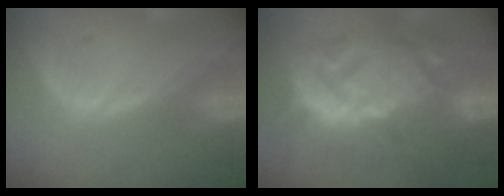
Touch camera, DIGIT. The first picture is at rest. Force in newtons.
{"total": 14.0, "press": 13.9, "slide": 1.4}